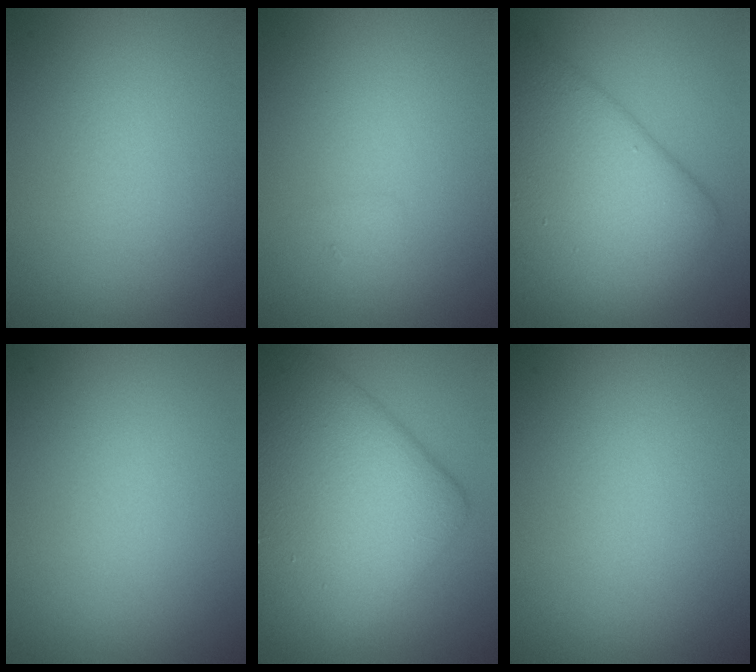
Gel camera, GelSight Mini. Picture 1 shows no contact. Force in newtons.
{"total": 0.5, "press": 0.5, "slide": 0.1}
{"total": 9.2, "press": 9.2, "slide": 0.3}
{"total": 0.0}
{"total": 11.2, "press": 11.2, "slide": 0.4}
{"total": 0.0}